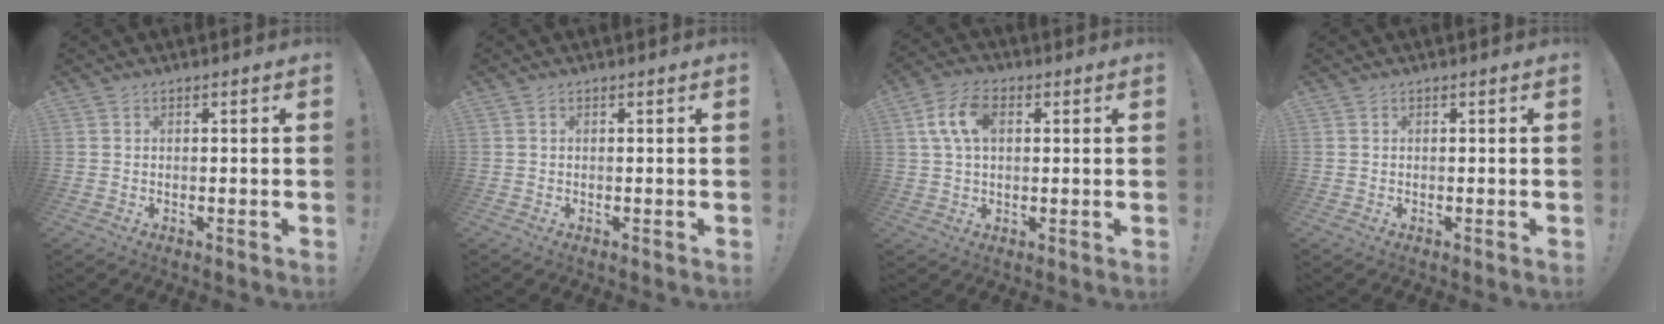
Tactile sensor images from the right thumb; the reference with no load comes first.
{"total": 0.0}
{"total": 10.1, "force": [2.5, 6.2, 7.5], "torque": [-0.140, 0.006, 0.045]}
{"total": 0.0}